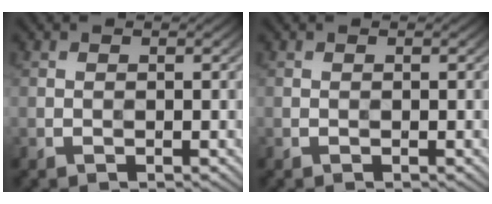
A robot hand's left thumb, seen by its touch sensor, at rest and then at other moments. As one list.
[{"total": 0.0}]